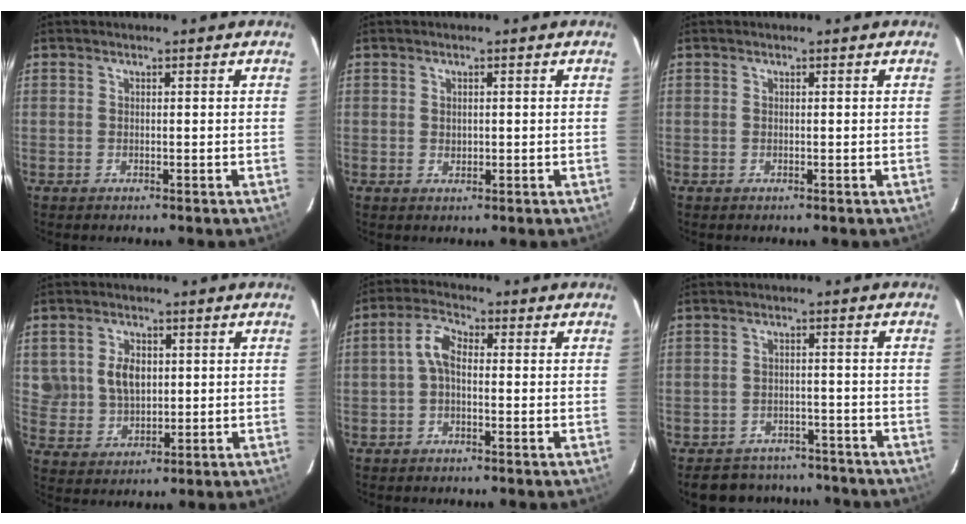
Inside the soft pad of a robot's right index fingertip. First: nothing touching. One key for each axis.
{"total": 1.2, "fx": 0.2, "fy": 1.0, "fz": 0.5, "tx": -0.005, "ty": 0.001, "tz": 0.006}
{"total": 0.0}
{"total": 6.9, "fx": 1.7, "fy": 5.4, "fz": 3.9, "tx": -0.080, "ty": 0.011, "tz": 0.042}
{"total": 4.0, "fx": -0.5, "fy": 2.2, "fz": 3.4, "tx": -0.072, "ty": 0.017, "tz": -0.013}
{"total": 12.1, "fx": -10.4, "fy": 5.5, "fz": 2.9, "tx": -0.072, "ty": 0.018, "tz": -0.129}